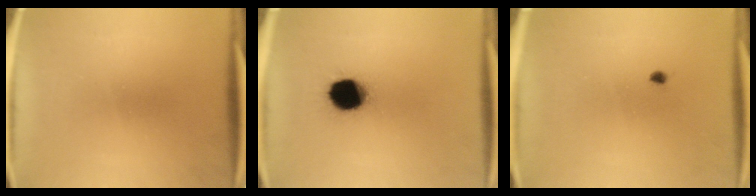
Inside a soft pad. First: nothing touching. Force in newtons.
{"total": 12.0}
{"total": 0.7}